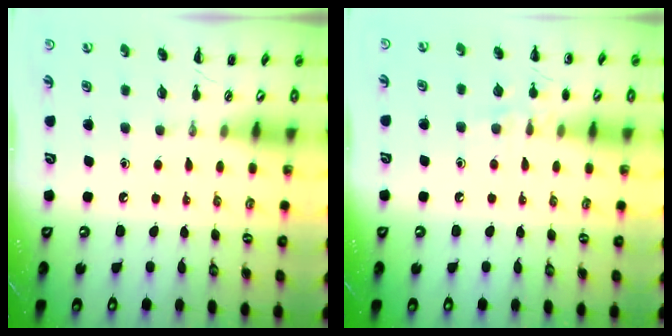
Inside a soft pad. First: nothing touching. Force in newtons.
{"total": 7.5, "press": 7.4, "slide": 1.6}